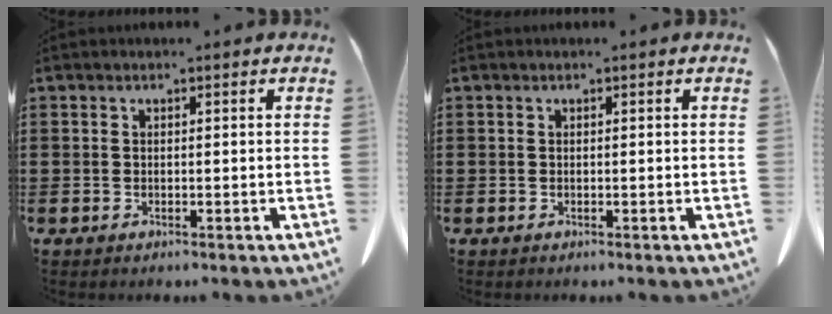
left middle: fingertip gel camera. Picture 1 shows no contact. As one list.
[{"total": 0.0}]